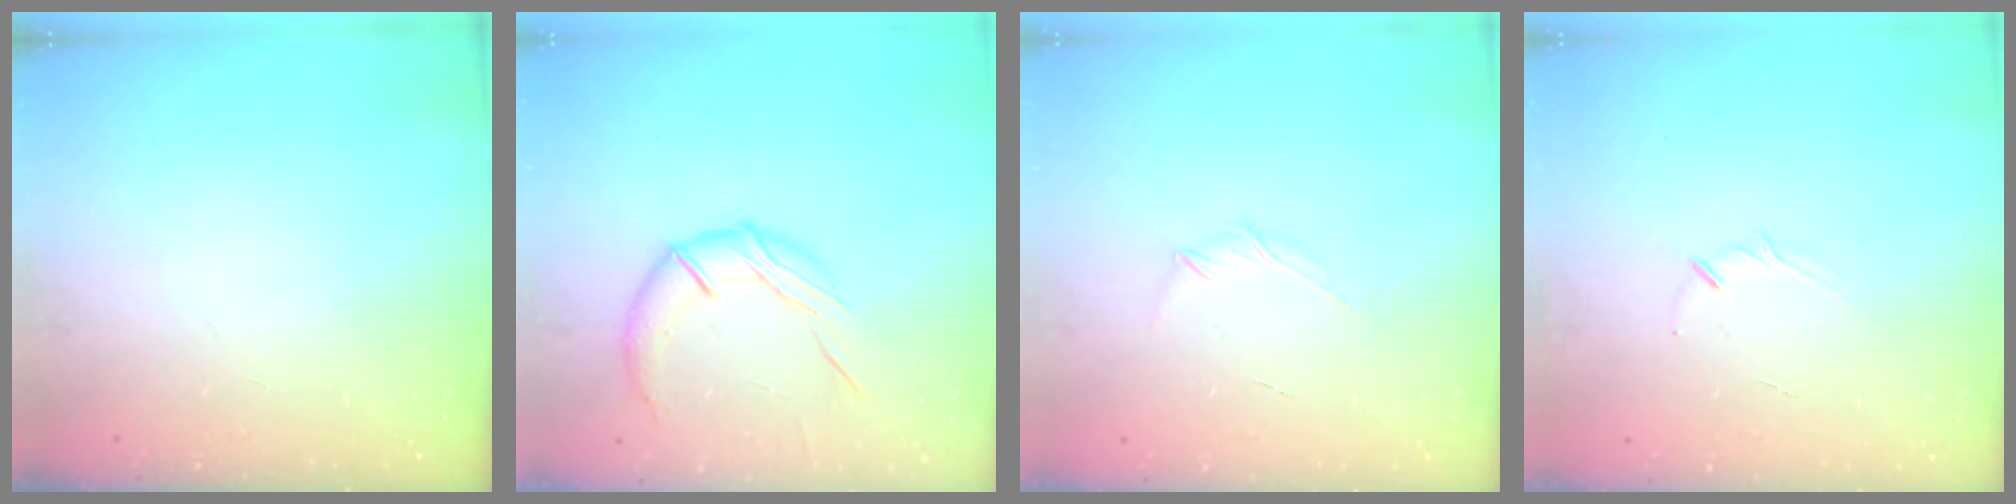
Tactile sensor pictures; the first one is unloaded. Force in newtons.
{"total": 11.8, "press": 11.8, "slide": 0.6}
{"total": 3.1, "press": 3.0, "slide": 1.0}
{"total": 2.4, "press": 2.3, "slide": 0.5}